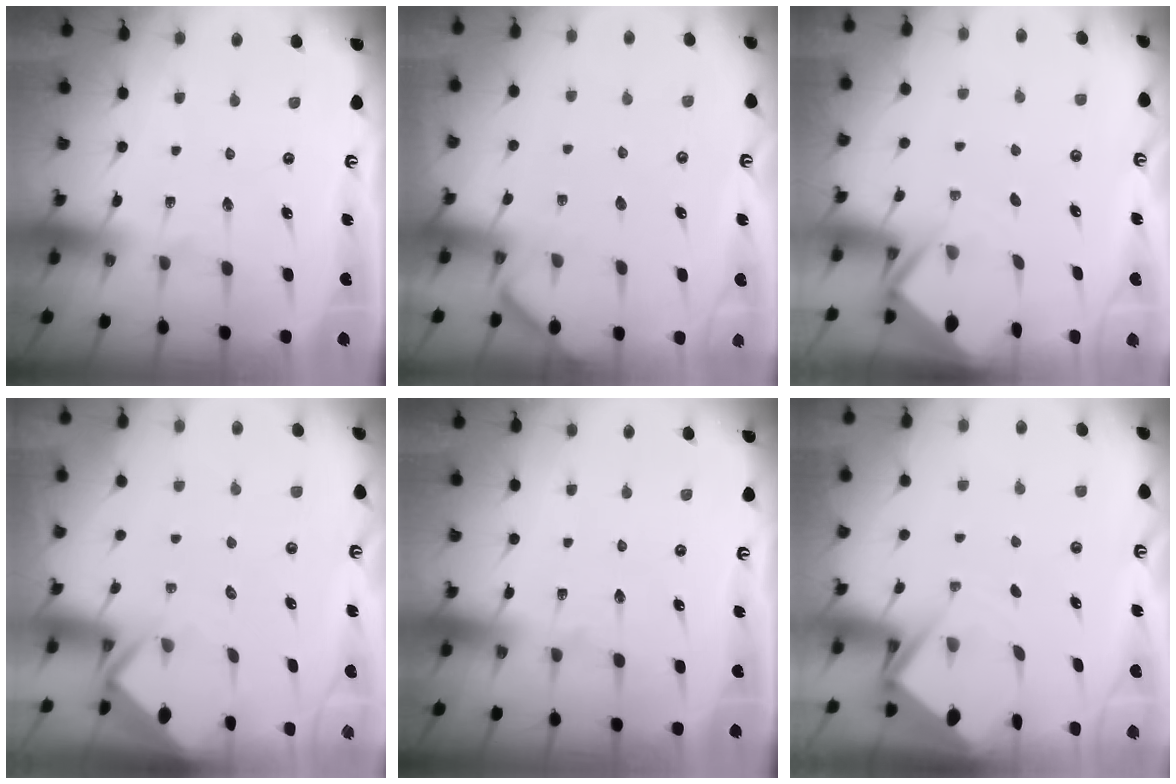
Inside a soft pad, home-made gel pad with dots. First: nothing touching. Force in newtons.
{"total": 3.0, "press": 2.9, "slide": 0.3}
{"total": 2.4, "press": 2.4, "slide": 0.1}
{"total": 2.8, "press": 2.8, "slide": 0.1}
{"total": 0.0}
{"total": 4.3, "press": 4.3, "slide": 0.3}